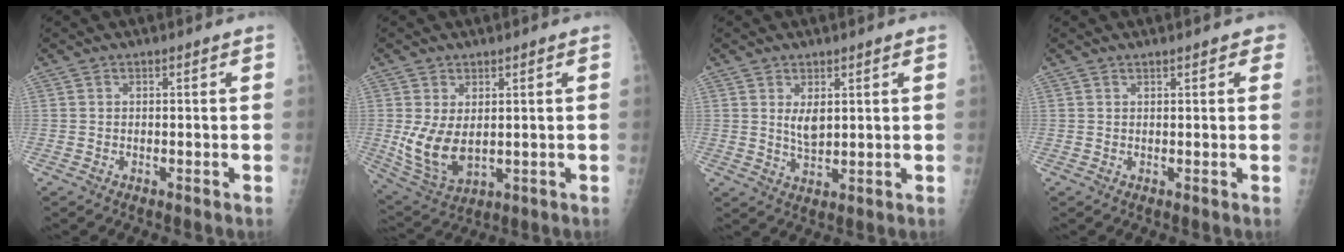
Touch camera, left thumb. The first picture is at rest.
{"total": 8.8, "force": [0.5, 5.5, 6.9], "torque": [-0.128, -0.017, 0.029]}
{"total": 3.9, "force": [1.4, 2.0, 3.1], "torque": [-0.047, -0.016, 0.030]}
{"total": 2.1, "force": [1.5, 0.9, 1.2], "torque": [-0.002, 0.000, 0.014]}